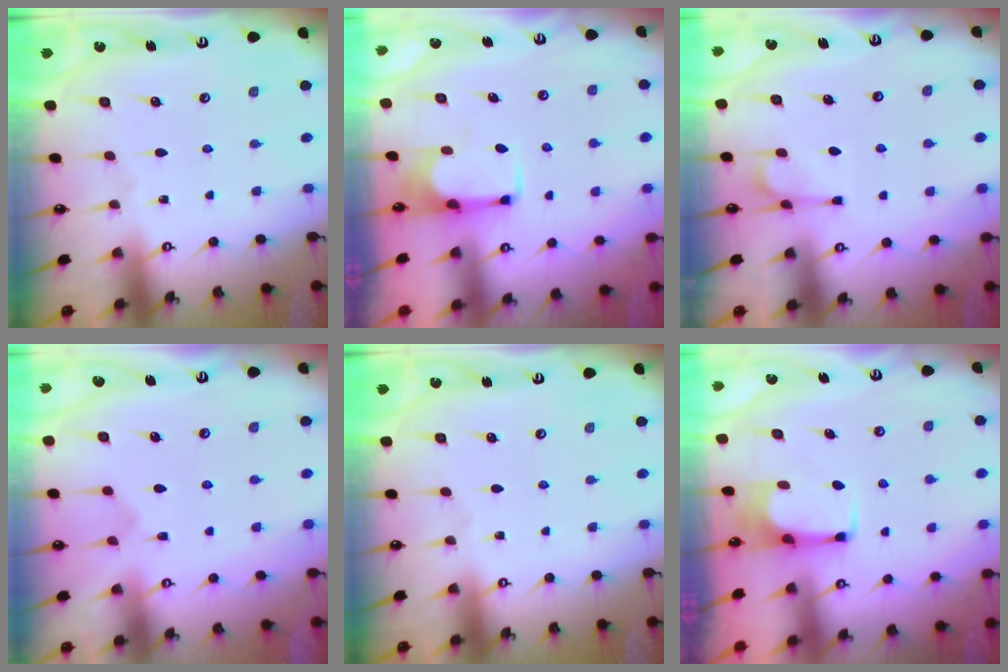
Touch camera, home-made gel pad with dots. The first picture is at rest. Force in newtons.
{"total": 1.9, "press": 1.8, "slide": 0.7}
{"total": 1.6, "press": 0.9, "slide": 1.3}
{"total": 2.9, "press": 2.7, "slide": 1.1}
{"total": 0.0}
{"total": 2.5, "press": 2.4, "slide": 0.4}